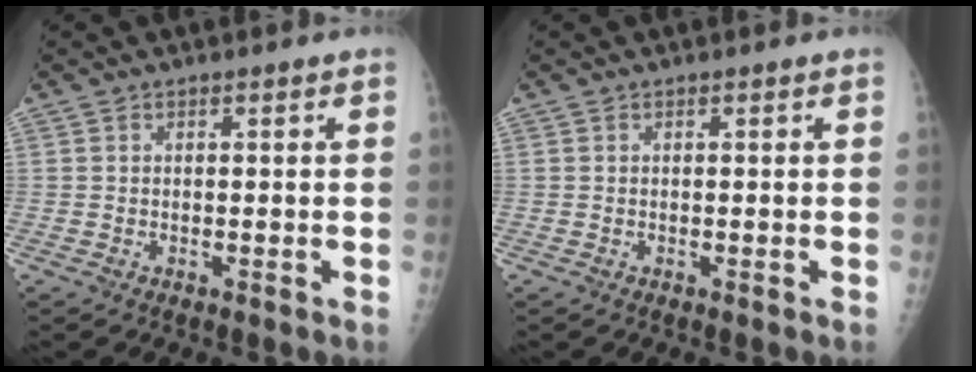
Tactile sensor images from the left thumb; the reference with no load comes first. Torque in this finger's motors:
{"motor_torque": [0.00, 0.00, -0.03, -0.02, 0.00]}